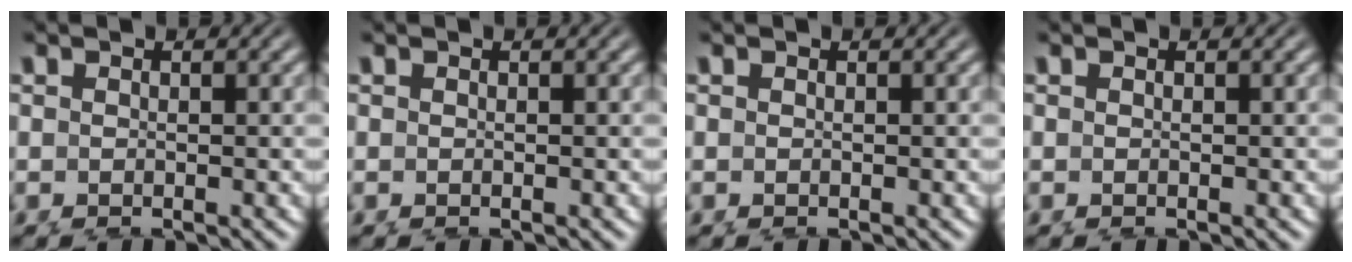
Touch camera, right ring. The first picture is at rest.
{"total": 0.0}
{"total": 0.0}
{"total": 0.0}